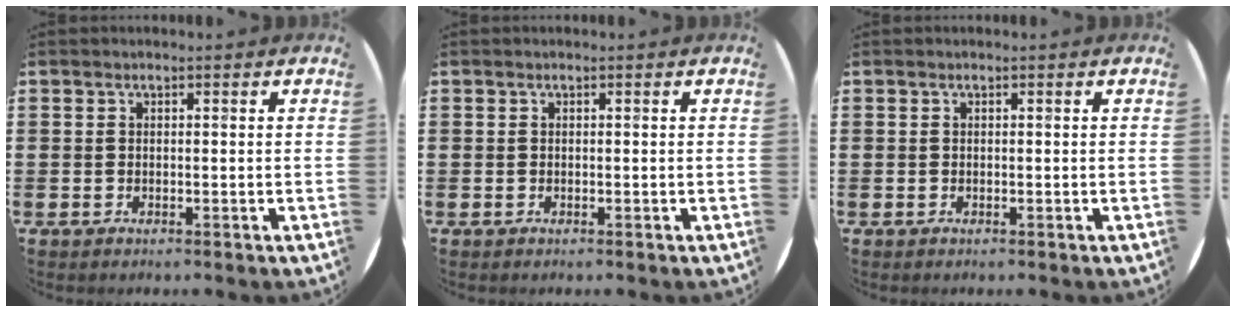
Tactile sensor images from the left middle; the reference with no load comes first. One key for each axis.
{"total": 0.0}
{"total": 0.0}